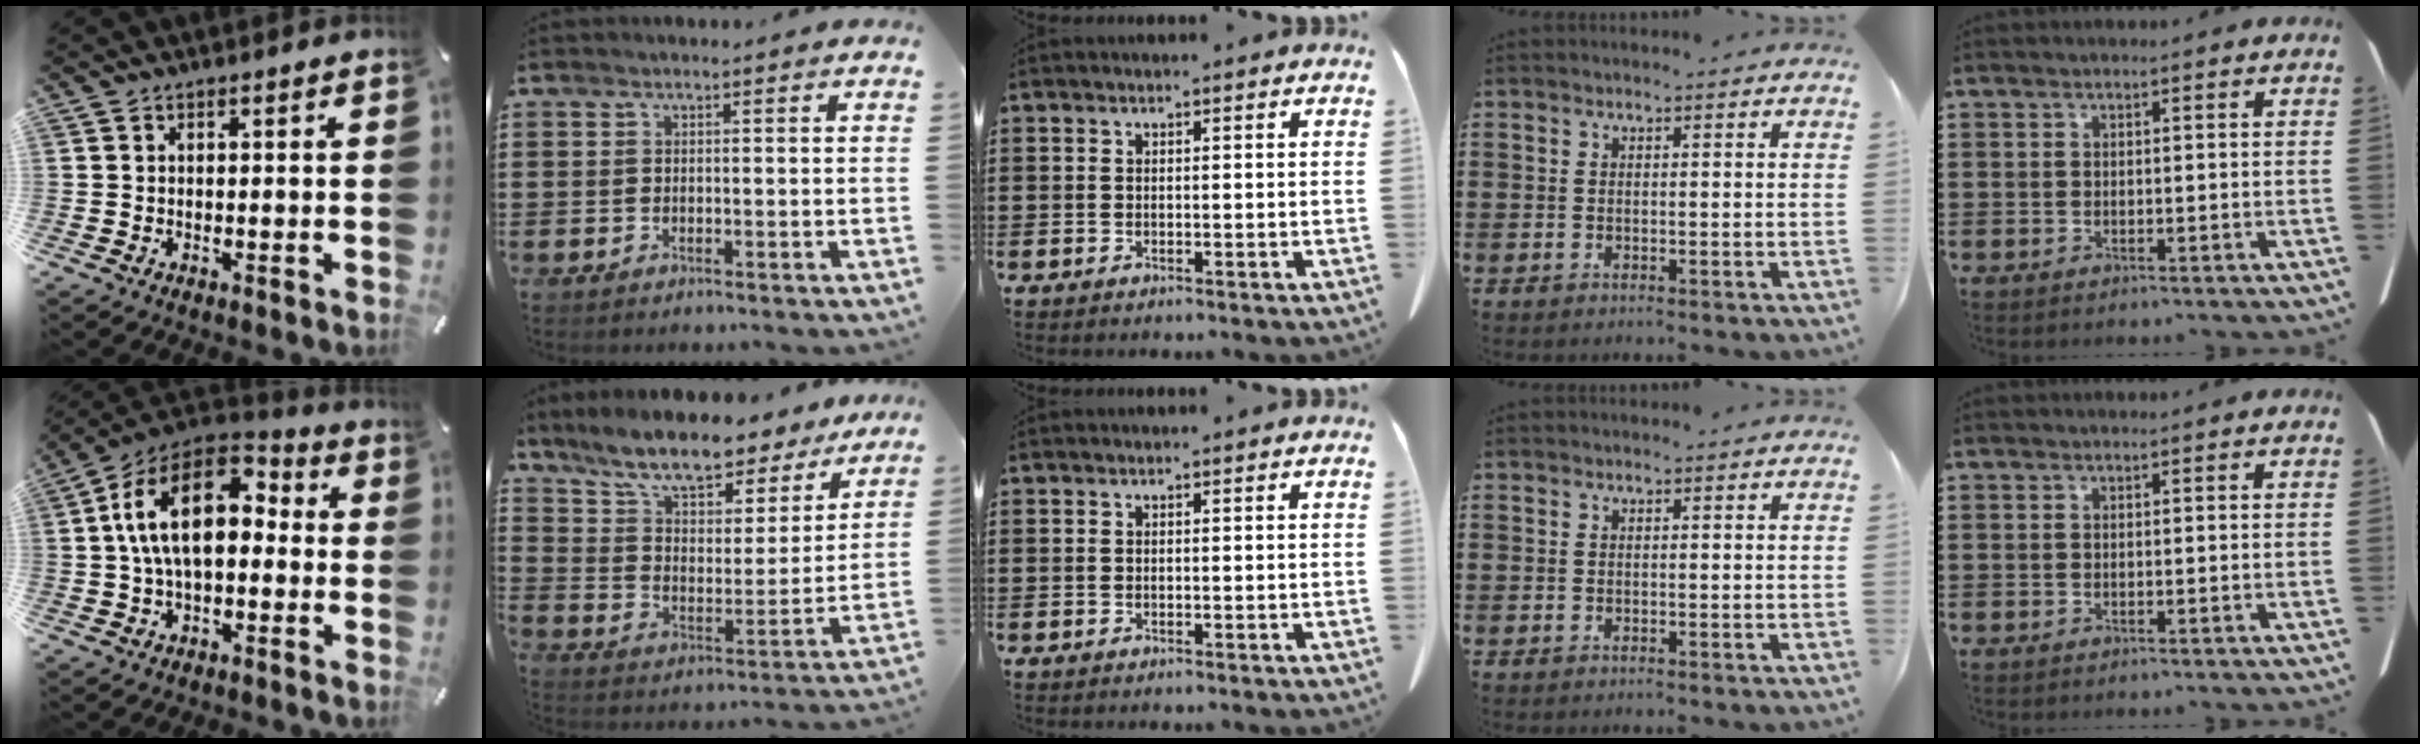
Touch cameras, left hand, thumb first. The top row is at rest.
{"thumb": {"total": 16.4, "force": [2.2, 9.6, 13.1], "torque": [-0.261, 0.000, 0.033]}, "index": {"total": 10.2, "force": [8.9, 2.2, 4.5], "torque": [-0.117, -0.050, 0.156]}}